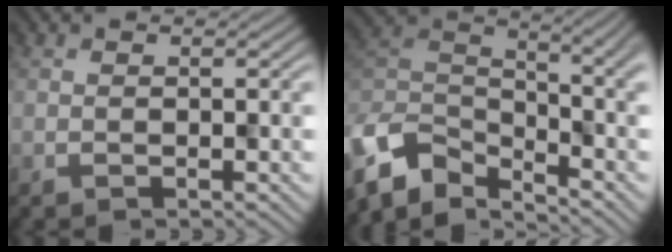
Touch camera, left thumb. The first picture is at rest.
{"total": 8.3, "force": [-5.8, 3.7, 4.7], "torque": [-0.098, -0.016, -0.121]}